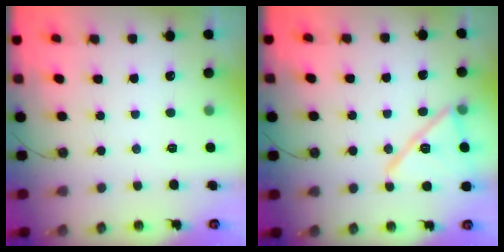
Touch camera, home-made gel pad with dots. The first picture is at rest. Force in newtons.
{"total": 15.6, "press": 15.6, "slide": 0.4}